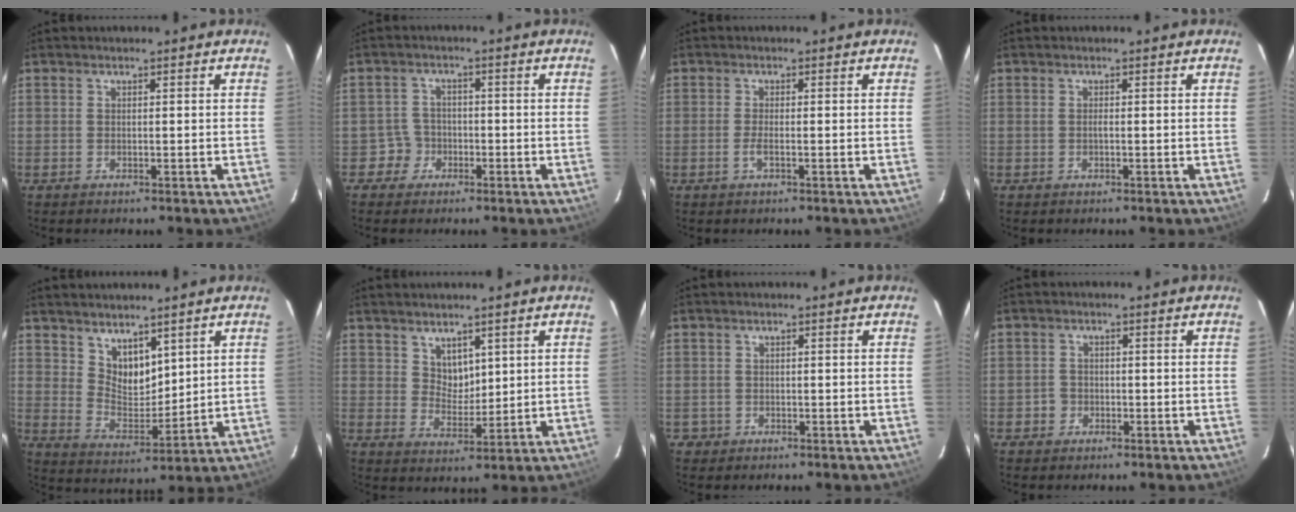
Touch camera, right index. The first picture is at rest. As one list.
[{"total": 3.5, "force": [-1.7, 3.1, -0.5], "torque": [0.012, 0.019, -0.029]}, {"total": 1.7, "force": [-0.7, 0.2, 1.6], "torque": [-0.033, -0.001, -0.015]}, {"total": 0.6, "force": [-0.1, 0.0, 0.6], "torque": [-0.010, 0.001, -0.004]}, {"total": 7.3, "force": [5.1, 4.2, 3.2], "torque": [-0.045, -0.002, 0.102]}, {"total": 4.4, "force": [2.8, 3.0, 1.6], "torque": [-0.018, 0.001, 0.057]}, {"total": 1.8, "force": [-0.5, 1.8, 0.0], "torque": [0.000, 0.008, -0.003]}, {"total": 2.4, "force": [-1.1, 2.2, 0.2], "torque": [-0.006, 0.008, -0.018]}]